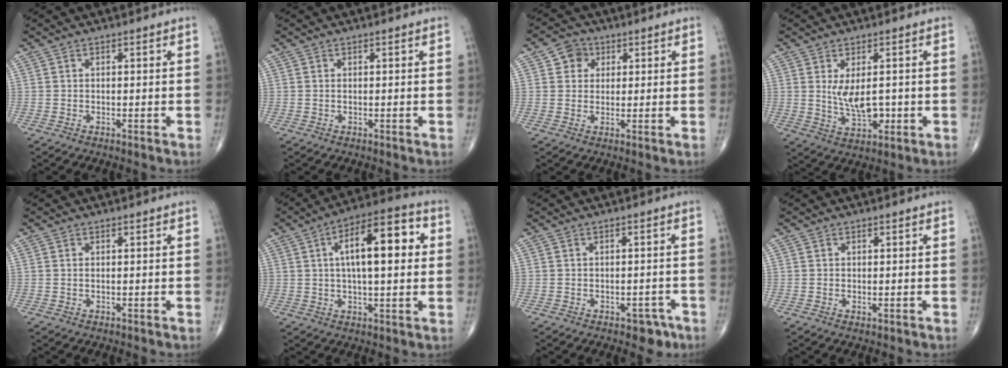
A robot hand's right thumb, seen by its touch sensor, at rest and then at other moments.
{"total": 0.0}
{"total": 4.4, "force": [1.6, 3.9, 1.3], "torque": [0.000, -0.001, 0.022]}
{"total": 6.3, "force": [0.4, 3.1, 5.5], "torque": [-0.090, -0.013, 0.018]}
{"total": 0.0}
{"total": 15.5, "force": [3.0, 5.8, 14.0], "torque": [-0.198, 0.021, 0.039]}
{"total": 3.2, "force": [-2.0, 2.0, 1.5], "torque": [-0.003, 0.012, -0.020]}
{"total": 0.6, "force": [0.0, 0.4, 0.4], "torque": [-0.008, -0.002, -0.001]}